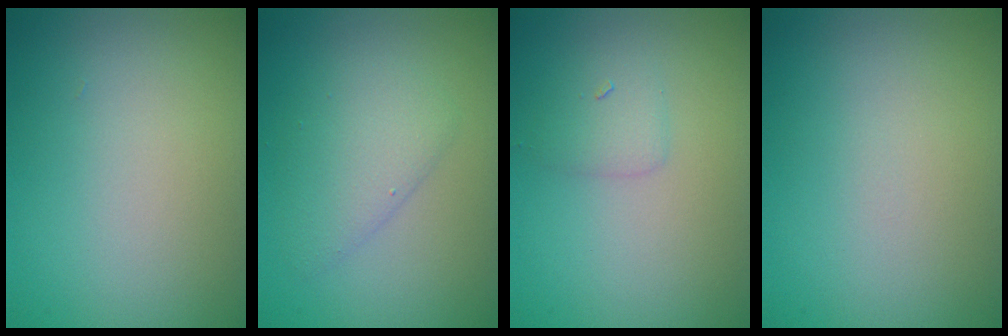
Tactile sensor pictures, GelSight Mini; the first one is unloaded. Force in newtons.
{"total": 3.0, "press": 3.0, "slide": 0.3}
{"total": 1.5, "press": 1.5, "slide": 0.2}
{"total": 0.0}